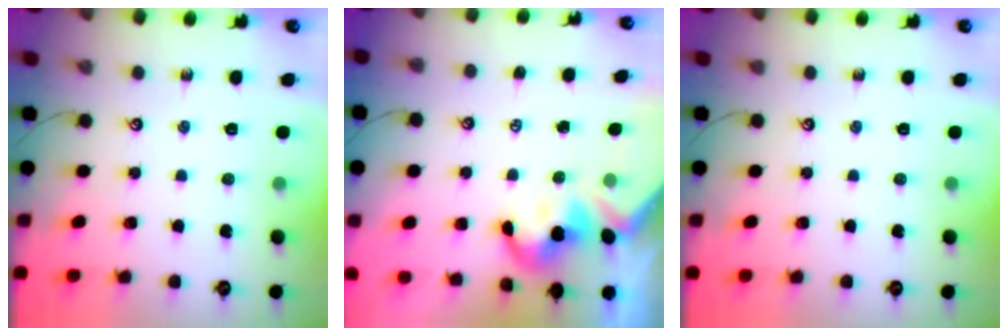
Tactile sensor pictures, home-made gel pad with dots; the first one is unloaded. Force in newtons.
{"total": 2.4, "press": 2.4, "slide": 0.3}
{"total": 0.0}